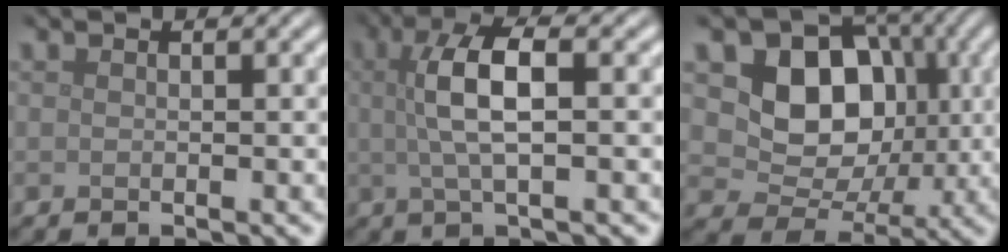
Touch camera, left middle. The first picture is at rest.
{"total": 5.1, "force": [0.8, 1.5, 4.8], "torque": [-0.091, 0.010, 0.012]}
{"total": 8.7, "force": [1.3, 6.8, 5.3], "torque": [-0.073, -0.011, 0.013]}